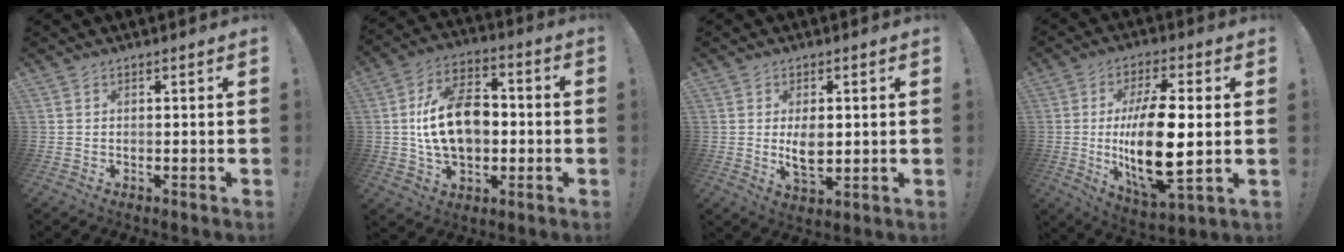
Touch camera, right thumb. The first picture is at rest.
{"total": 17.4, "force": [-0.2, 11.5, 13.0], "torque": [-0.226, 0.007, -0.006]}
{"total": 6.4, "force": [0.8, 3.8, 5.1], "torque": [-0.076, -0.006, 0.009]}
{"total": 19.4, "force": [-0.1, 7.2, 18.0], "torque": [-0.348, -0.017, -0.005]}